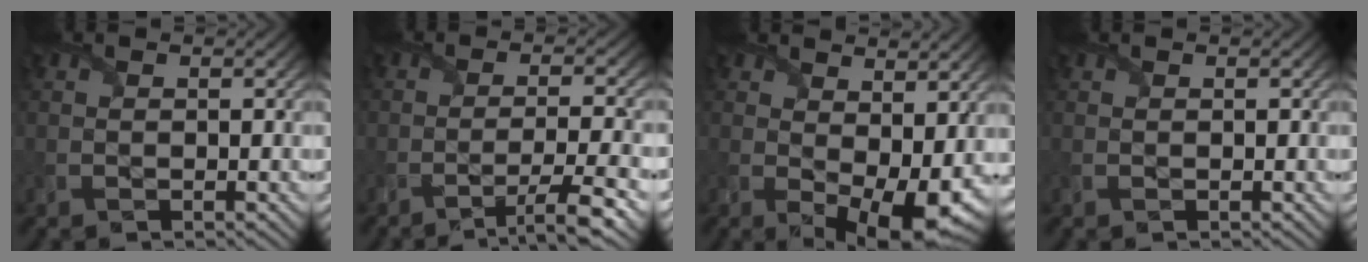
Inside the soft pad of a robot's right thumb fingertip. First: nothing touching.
{"total": 5.9, "force": [-3.3, 1.0, 4.8], "torque": [-0.081, -0.003, -0.059]}
{"total": 9.4, "force": [0.7, 5.3, 7.7], "torque": [-0.125, -0.031, 0.037]}
{"total": 0.0}